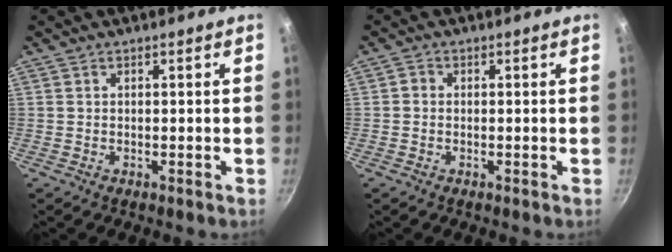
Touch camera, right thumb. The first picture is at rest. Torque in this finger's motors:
{"motor_torque": [0.07, 0.05, 0.39, 0.21, -0.01]}